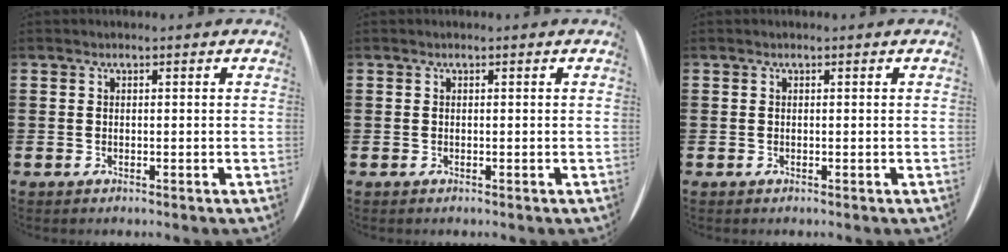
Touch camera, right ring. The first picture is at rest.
{"total": 0.0}
{"total": 0.0}